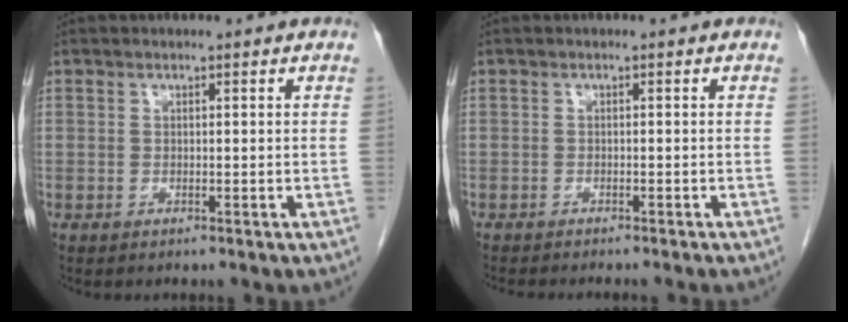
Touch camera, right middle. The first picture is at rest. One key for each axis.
{"total": 6.9, "fx": -6.0, "fy": 0.9, "fz": 3.1, "tx": -0.030, "ty": -0.010, "tz": -0.082}